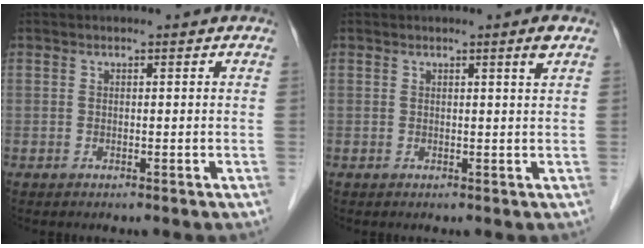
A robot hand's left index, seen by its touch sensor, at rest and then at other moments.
{"total": 1.5, "force": [0.9, -0.4, 1.2], "torque": [-0.015, -0.008, 0.015]}